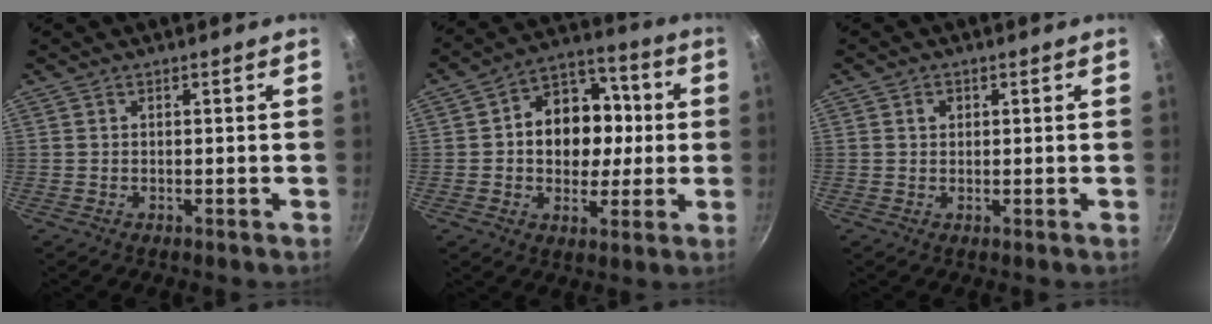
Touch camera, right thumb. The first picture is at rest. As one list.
[{"total": 15.1, "force": [0.6, 11.9, 9.4], "torque": [-0.096, 0.024, 0.000]}, {"total": 2.2, "force": [0.3, 1.8, 1.1], "torque": [-0.009, 0.005, 0.002]}]